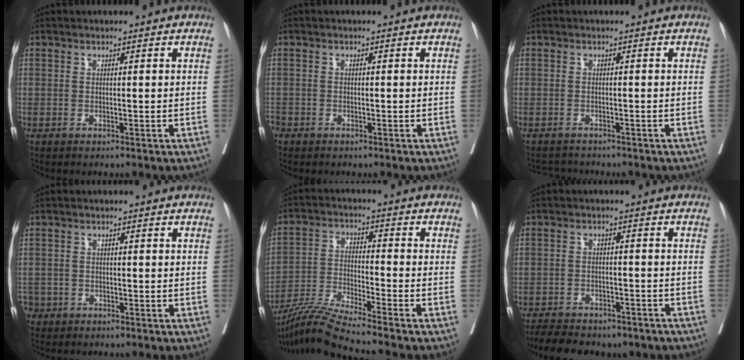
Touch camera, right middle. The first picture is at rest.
{"total": 2.1, "force": [-1.4, 1.5, 0.4], "torque": [-0.014, 0.001, -0.029]}
{"total": 2.7, "force": [-2.6, 0.6, -0.2], "torque": [0.005, -0.010, -0.044]}
{"total": 2.6, "force": [-1.5, 2.1, 0.0], "torque": [-0.001, 0.007, -0.031]}
{"total": 10.0, "force": [-9.0, -2.5, 3.3], "torque": [-0.067, -0.017, -0.173]}
{"total": 12.4, "force": [-10.1, 5.0, 5.2], "torque": [-0.100, 0.001, -0.134]}